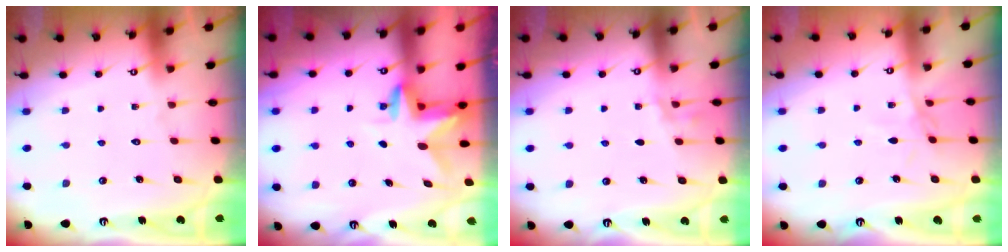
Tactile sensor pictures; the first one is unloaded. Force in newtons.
{"total": 3.2, "press": 3.2, "slide": 0.2}
{"total": 2.5, "press": 1.7, "slide": 1.8}
{"total": 2.4, "press": 2.3, "slide": 0.4}